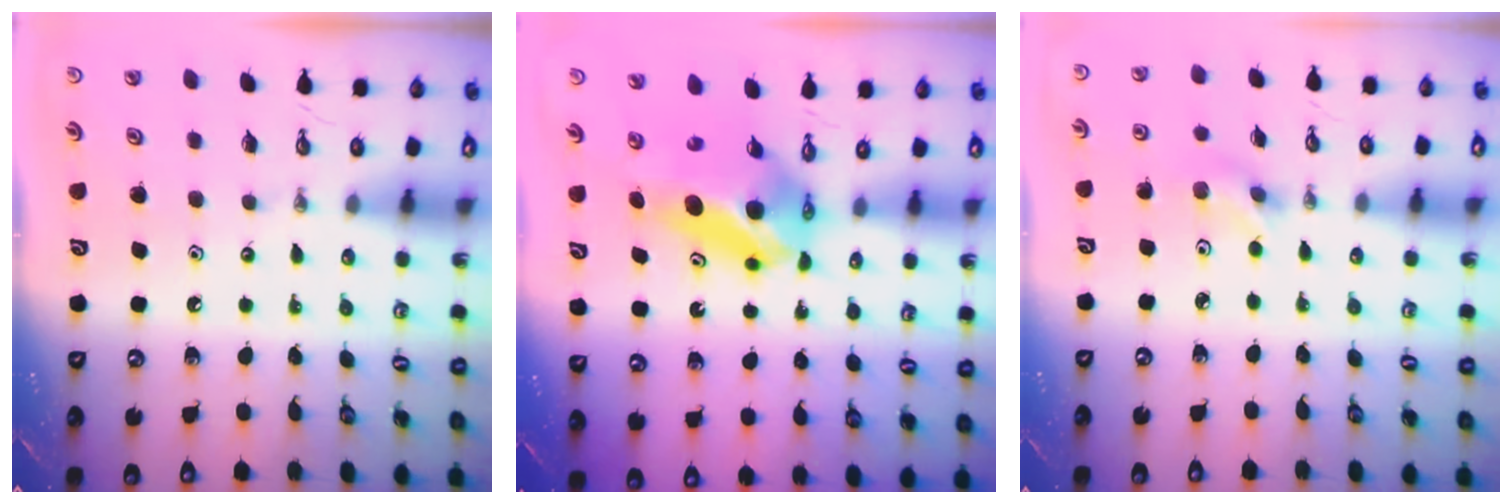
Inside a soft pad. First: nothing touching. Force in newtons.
{"total": 7.4, "press": 7.2, "slide": 1.8}
{"total": 3.5, "press": 3.5, "slide": 0.6}